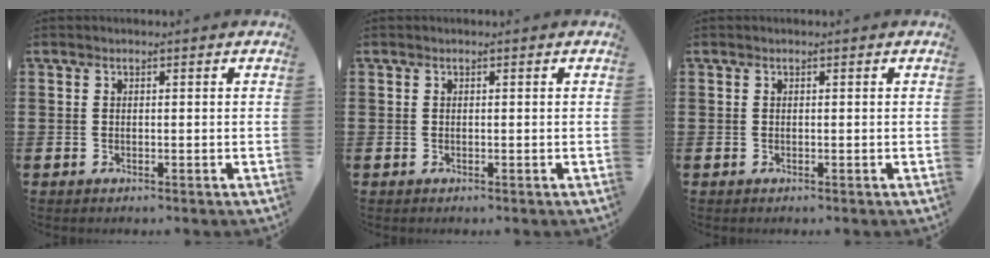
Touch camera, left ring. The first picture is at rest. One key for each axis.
{"total": 0.0}
{"total": 0.0}